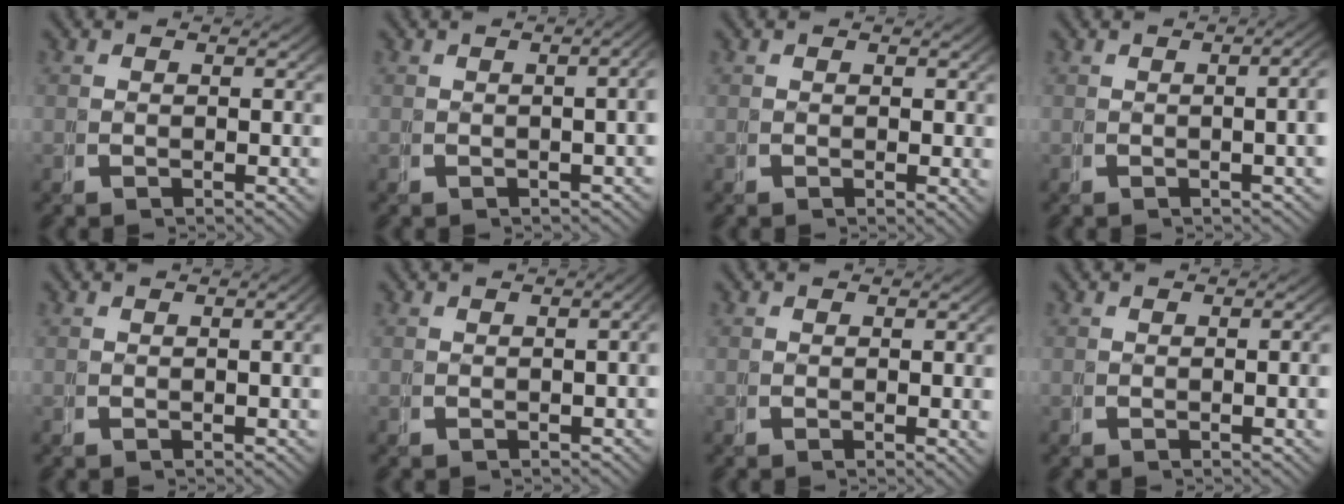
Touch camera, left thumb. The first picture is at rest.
{"total": 3.4, "force": [-0.2, 1.2, 3.2], "torque": [-0.033, 0.014, -0.006]}
{"total": 0.7, "force": [0.3, 0.2, 0.5], "torque": [-0.009, -0.003, 0.005]}
{"total": 4.1, "force": [0.2, 1.3, 3.9], "torque": [-0.037, 0.016, -0.004]}
{"total": 1.2, "force": [0.0, 0.2, 1.1], "torque": [-0.017, 0.004, 0.000]}
{"total": 1.5, "force": [-0.5, 0.3, 1.3], "torque": [-0.020, 0.004, -0.005]}
{"total": 1.2, "force": [0.2, 0.1, 1.1], "torque": [-0.018, -0.001, 0.004]}
{"total": 1.3, "force": [-0.1, 0.1, 1.3], "torque": [-0.020, 0.003, -0.001]}